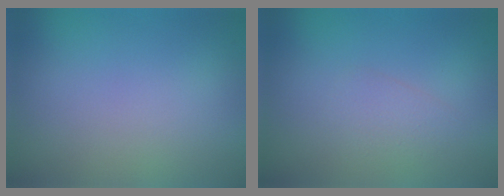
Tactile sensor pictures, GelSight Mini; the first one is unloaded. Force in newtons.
{"total": 1.4, "press": 1.4, "slide": 0.1}